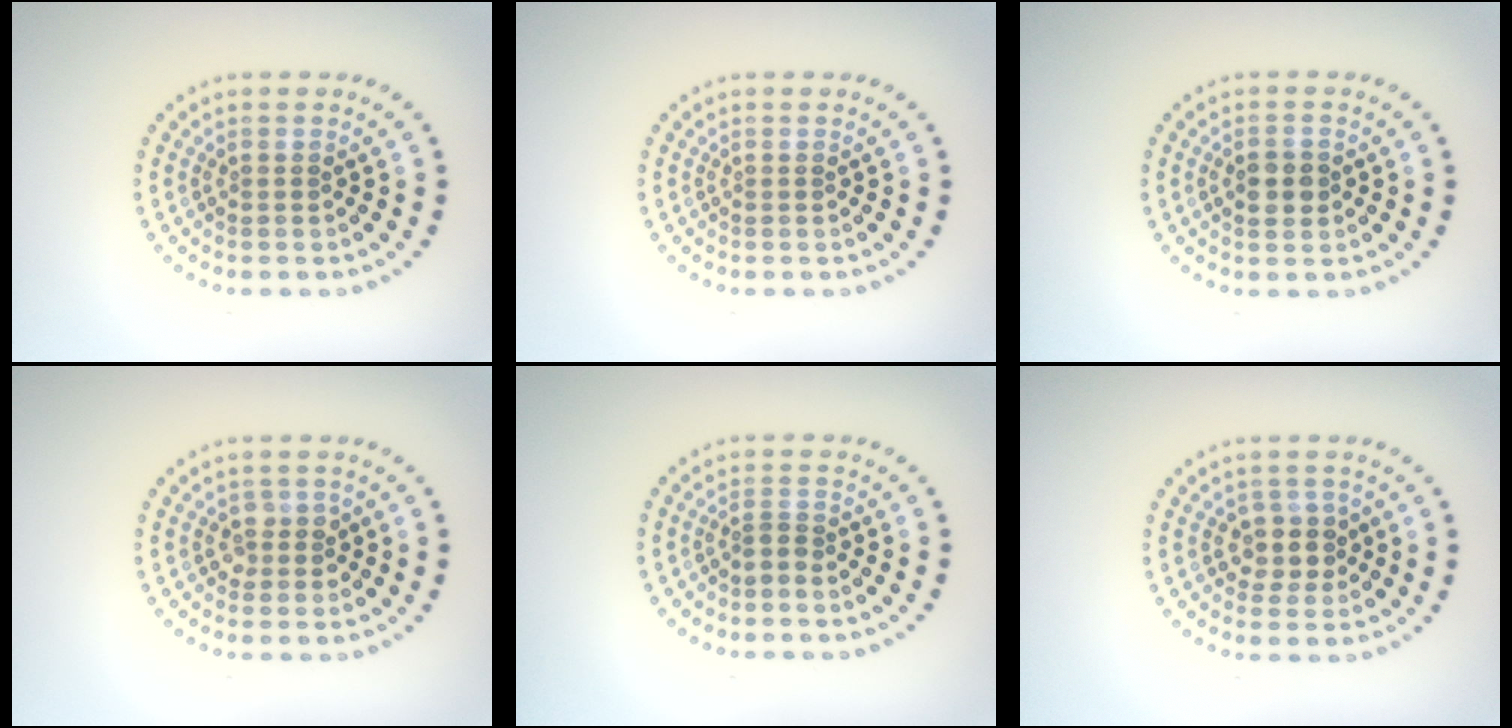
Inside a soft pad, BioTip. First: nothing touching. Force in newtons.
{"total": 0.0}
{"total": 2.6, "press": 2.6, "slide": 0.2}
{"total": 1.5, "press": 1.3, "slide": 0.7}
{"total": 1.1, "press": 0.6, "slide": 0.9}
{"total": 2.6, "press": 2.3, "slide": 1.2}